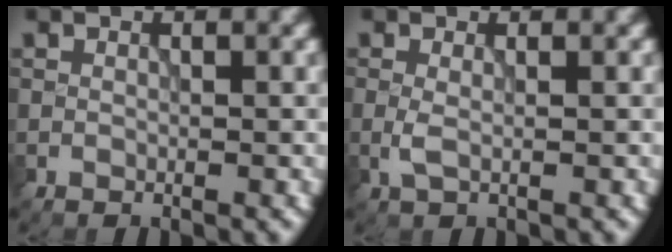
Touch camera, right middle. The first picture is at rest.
{"total": 1.2, "force": [-0.1, 0.4, 1.1], "torque": [-0.027, -0.001, -0.003]}